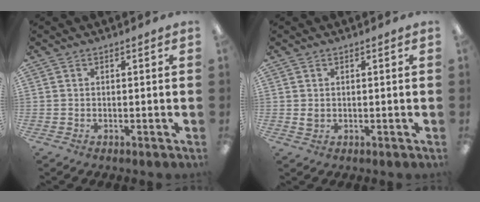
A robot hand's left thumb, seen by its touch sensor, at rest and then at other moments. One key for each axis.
{"total": 1.1, "fx": 0.3, "fy": 0.9, "fz": 0.6, "tx": -0.014, "ty": 0.003, "tz": 0.005}